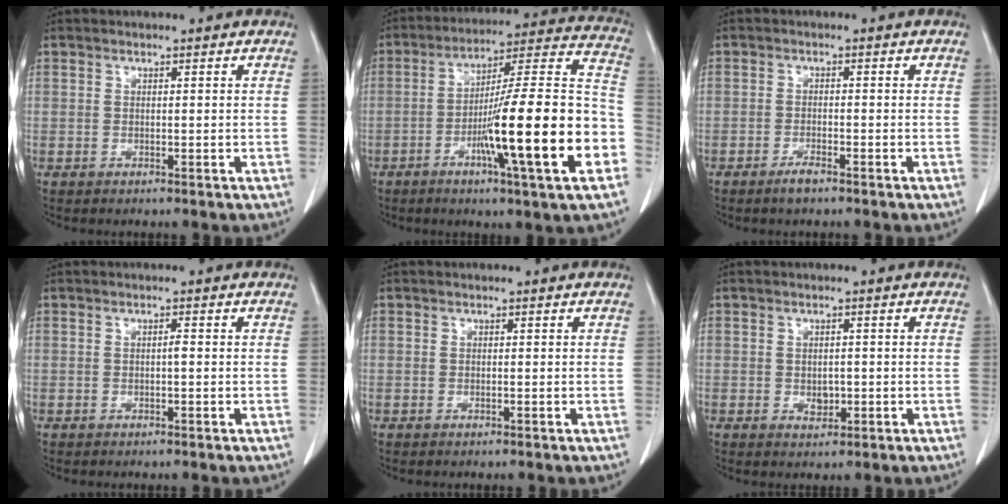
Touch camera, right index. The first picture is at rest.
{"total": 22.4, "force": [-7.0, 0.4, 21.3], "torque": [-0.285, -0.001, -0.113]}
{"total": 2.1, "force": [-1.6, 0.3, 1.3], "torque": [-0.029, -0.002, -0.028]}
{"total": 0.7, "force": [-0.1, 0.1, 0.7], "torque": [-0.012, 0.001, -0.002]}
{"total": 0.0}
{"total": 2.0, "force": [-0.4, 1.4, 1.4], "torque": [-0.021, 0.000, 0.000]}